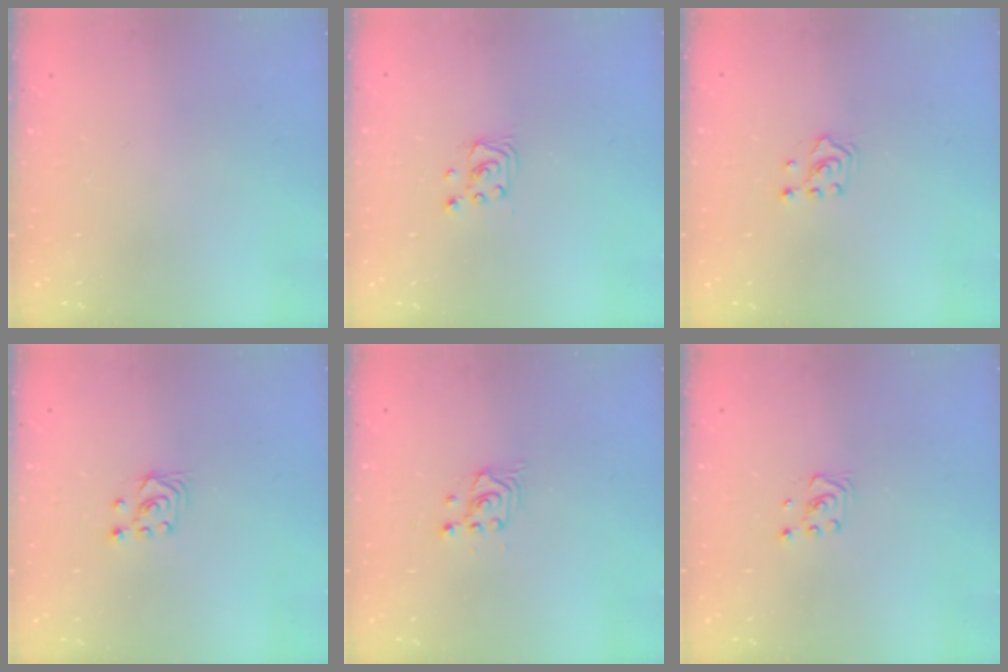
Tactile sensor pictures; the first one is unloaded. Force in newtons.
{"total": 2.5, "press": 2.5, "slide": 0.2}
{"total": 3.2, "press": 3.1, "slide": 1.0}
{"total": 2.8, "press": 2.6, "slide": 1.1}
{"total": 2.6, "press": 2.6, "slide": 0.1}
{"total": 2.6, "press": 2.4, "slide": 1.0}